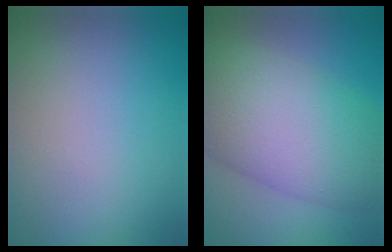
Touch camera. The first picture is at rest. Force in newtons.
{"total": 11.6, "press": 11.6, "slide": 0.4}